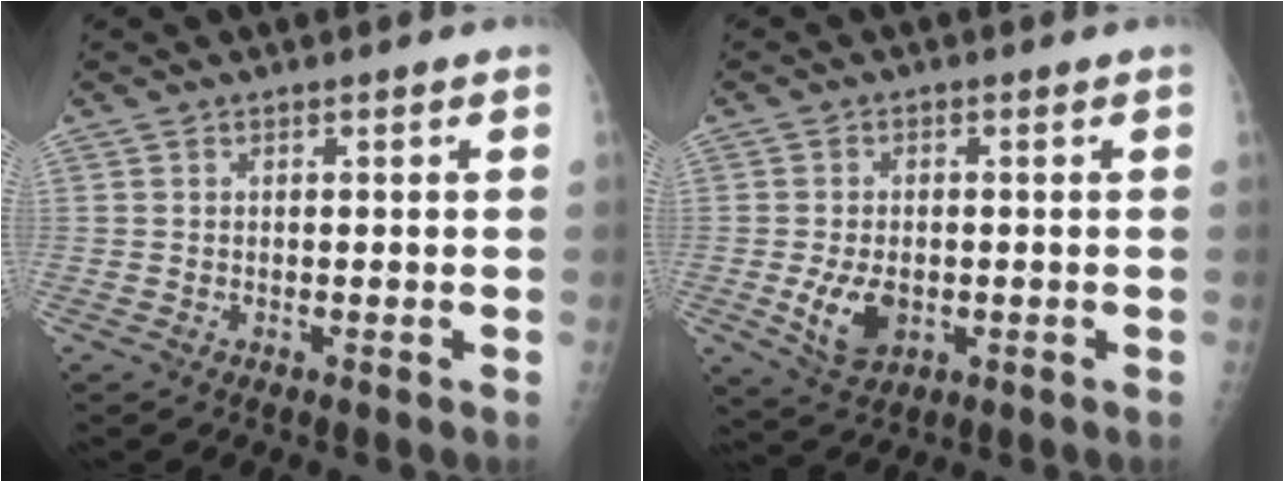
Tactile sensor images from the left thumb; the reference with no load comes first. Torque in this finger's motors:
{"motor_torque": [-0.15, 0.70, 0.89, 0.23, 0.06]}